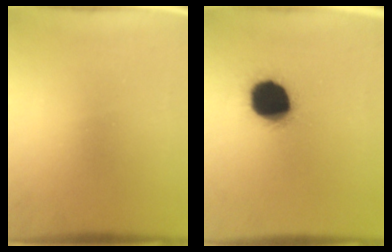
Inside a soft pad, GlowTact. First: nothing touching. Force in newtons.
{"total": 18.5}